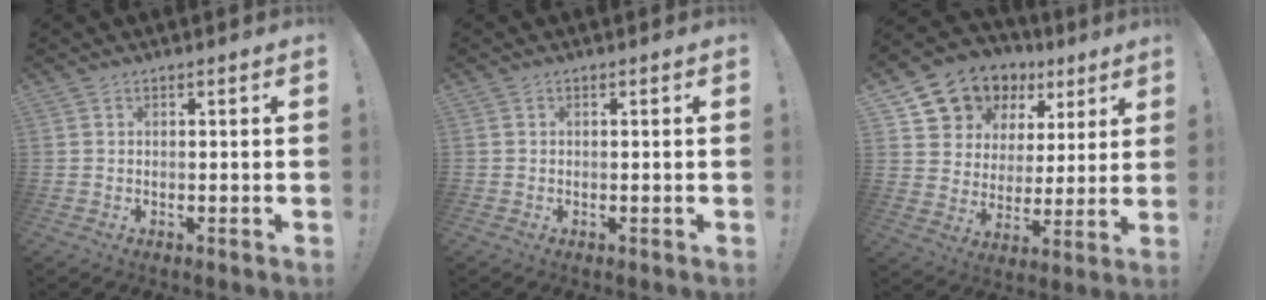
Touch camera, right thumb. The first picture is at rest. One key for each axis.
{"total": 0.0}
{"total": 11.0, "fx": 7.0, "fy": 8.3, "fz": 2.2, "tx": -0.041, "ty": -0.054, "tz": 0.141}